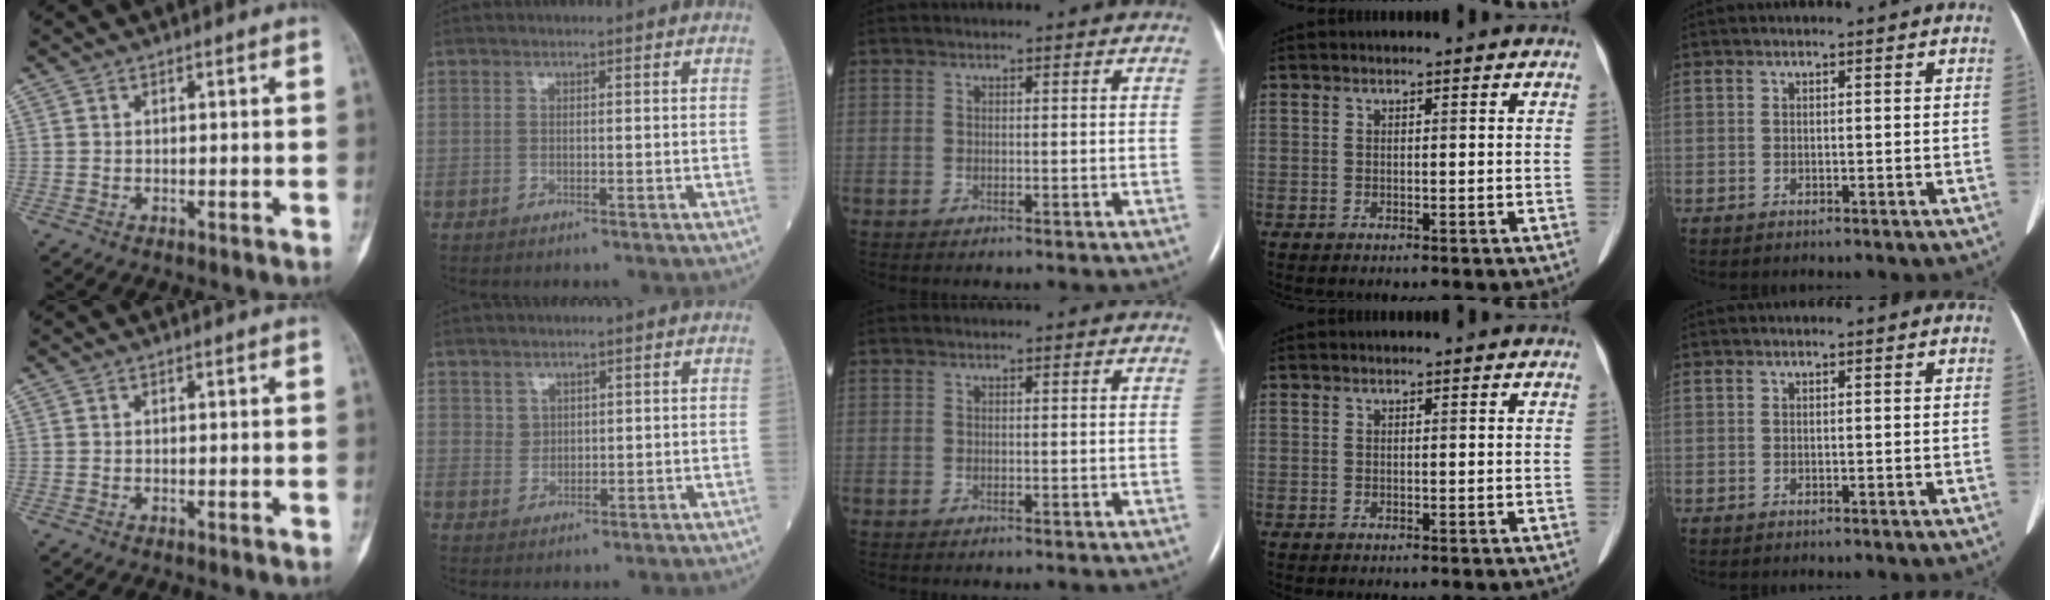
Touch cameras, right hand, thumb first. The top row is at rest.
{"index": {"total": 1.6, "force": [0.9, 1.3, 0.2], "torque": [0.004, 0.002, 0.015]}}